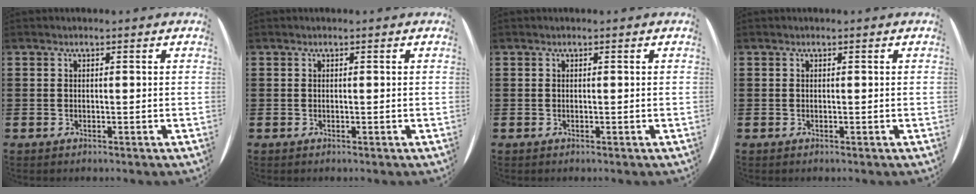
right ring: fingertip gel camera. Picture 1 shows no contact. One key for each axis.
{"total": 0.0}
{"total": 0.0}
{"total": 0.0}